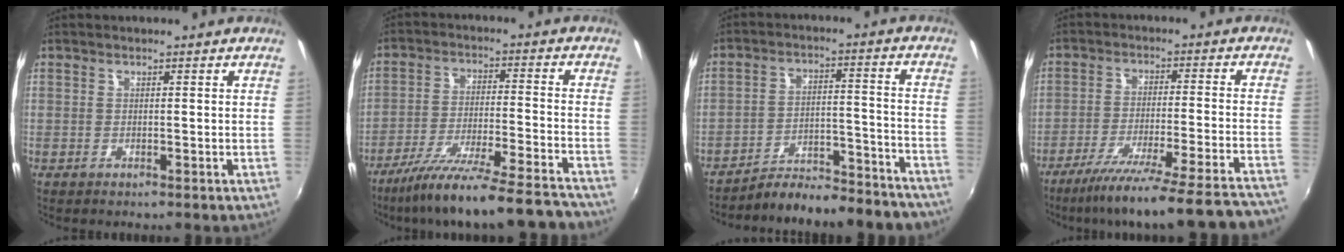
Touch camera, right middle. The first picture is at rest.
{"total": 21.3, "force": [-18.8, 1.3, 9.9], "torque": [-0.172, -0.049, -0.282]}
{"total": 17.9, "force": [-16.8, 3.5, 5.0], "torque": [-0.084, 0.018, -0.222]}
{"total": 25.6, "force": [-23.2, -1.7, 10.7], "torque": [-0.166, -0.071, -0.338]}